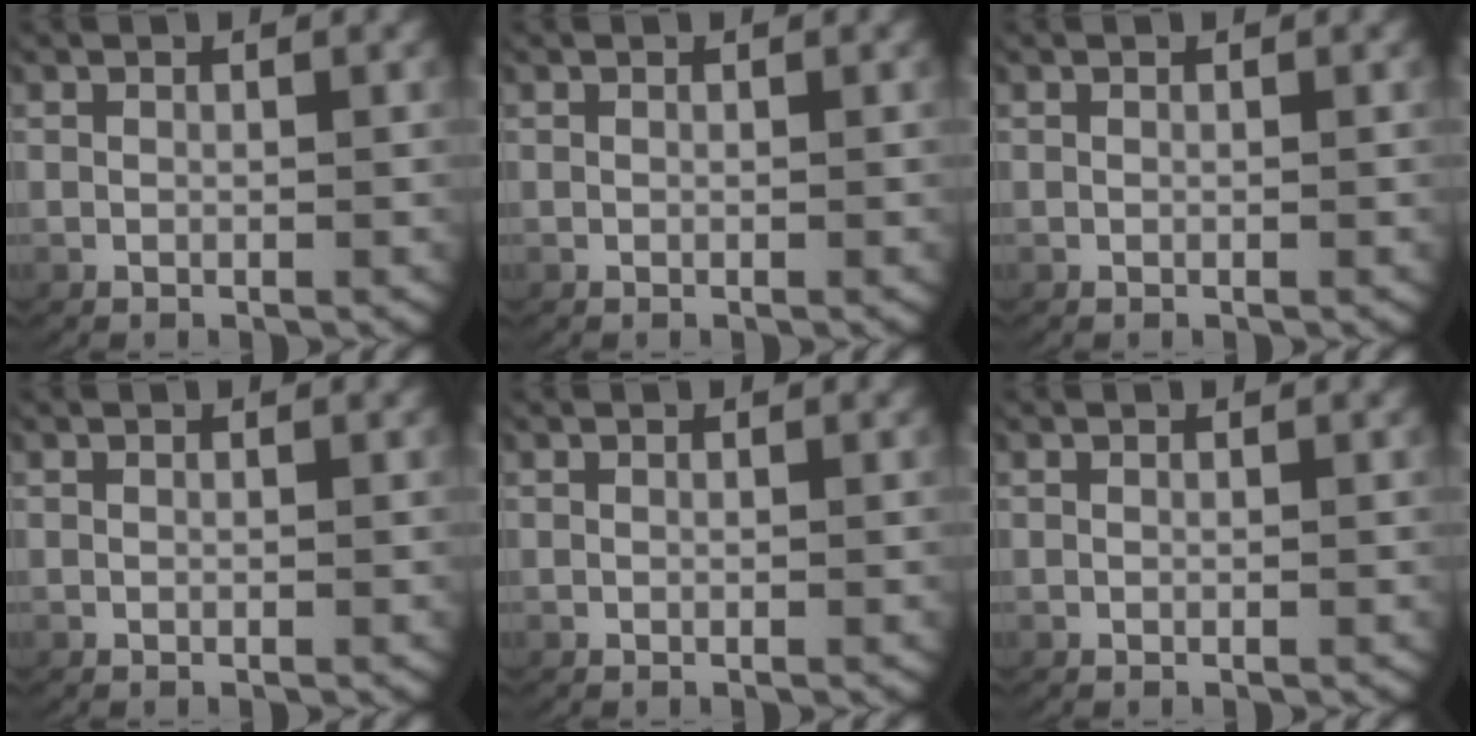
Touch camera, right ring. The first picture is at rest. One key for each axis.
{"total": 0.0}
{"total": 0.0}
{"total": 0.0}
{"total": 0.0}
{"total": 0.0}